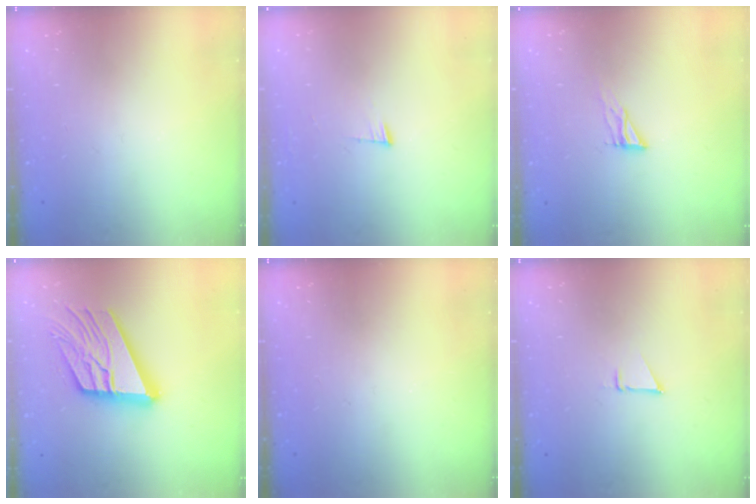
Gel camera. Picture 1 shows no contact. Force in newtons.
{"total": 3.5, "press": 3.5, "slide": 0.5}
{"total": 4.5, "press": 4.4, "slide": 0.4}
{"total": 19.8, "press": 19.7, "slide": 2.3}
{"total": 0.0}
{"total": 1.9, "press": 1.9, "slide": 0.0}